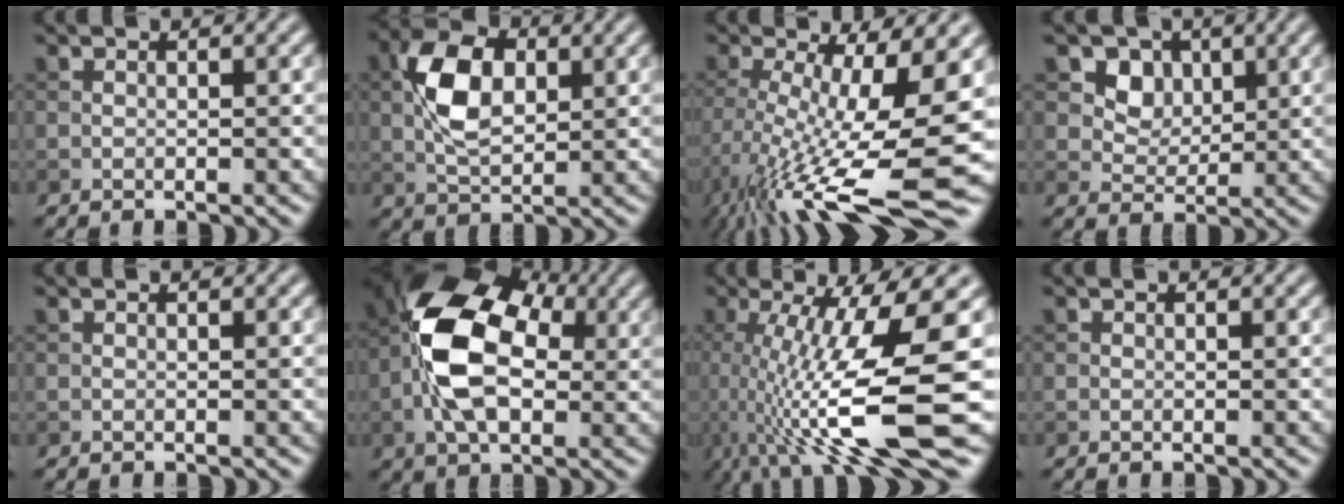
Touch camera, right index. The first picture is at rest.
{"total": 6.8, "force": [1.1, 4.0, 5.4], "torque": [-0.103, 0.007, 0.017]}
{"total": 14.8, "force": [-4.6, 3.8, 13.5], "torque": [-0.257, -0.018, -0.075]}
{"total": 3.9, "force": [1.5, 3.1, 1.7], "torque": [-0.031, -0.017, 0.035]}
{"total": 0.0}
{"total": 11.7, "force": [0.2, 7.4, 9.0], "torque": [-0.165, 0.015, -0.008]}
{"total": 12.9, "force": [-1.7, 2.8, 12.5], "torque": [-0.208, -0.008, -0.021]}
{"total": 0.0}